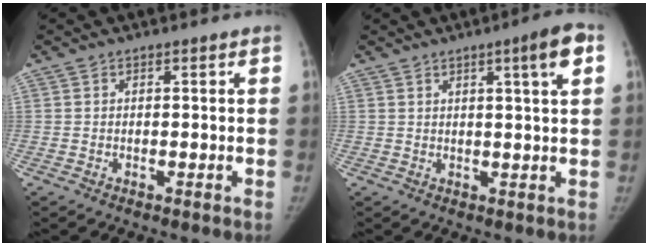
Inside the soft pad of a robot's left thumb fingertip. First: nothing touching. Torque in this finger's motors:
{"motor_torque": [0.13, 0.00, 0.83, -0.66, 0.14]}